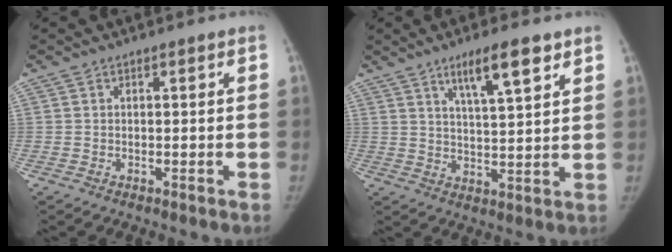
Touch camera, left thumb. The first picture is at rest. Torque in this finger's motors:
{"motor_torque": [0.00, 0.19, 0.73, -0.44, 0.23]}